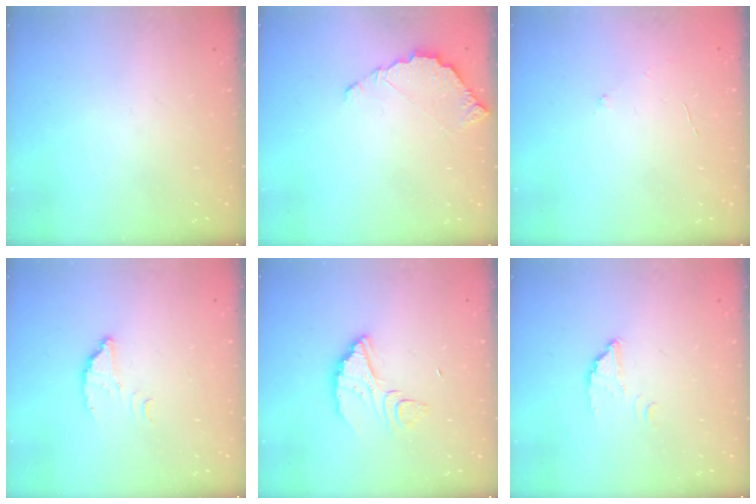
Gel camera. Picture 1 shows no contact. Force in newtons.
{"total": 5.4, "press": 5.4, "slide": 0.4}
{"total": 2.8, "press": 2.8, "slide": 0.3}
{"total": 2.4, "press": 2.4, "slide": 0.2}
{"total": 6.7, "press": 6.7, "slide": 0.4}
{"total": 2.8, "press": 2.8, "slide": 0.1}